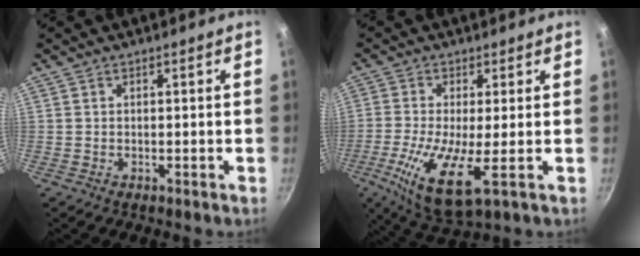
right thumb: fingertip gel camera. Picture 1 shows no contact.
{"total": 11.5, "force": [-2.1, 3.0, 10.9], "torque": [-0.222, -0.020, -0.043]}